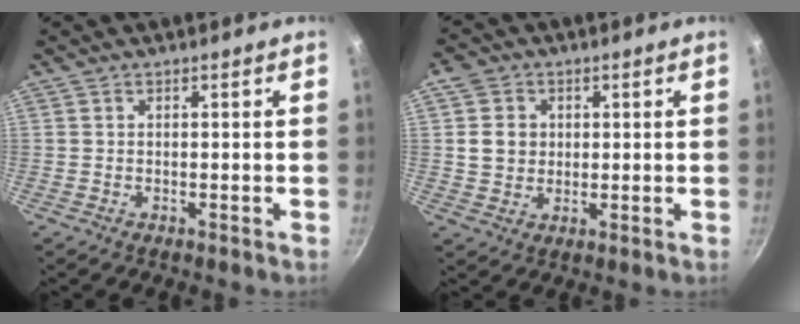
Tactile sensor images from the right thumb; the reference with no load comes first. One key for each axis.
{"total": 6.1, "fx": 0.9, "fy": 5.5, "fz": 2.6, "tx": -0.021, "ty": 0.001, "tz": 0.012}